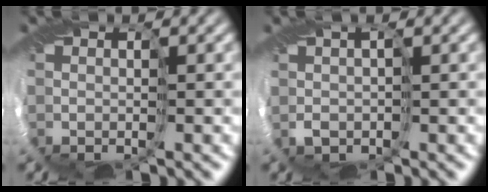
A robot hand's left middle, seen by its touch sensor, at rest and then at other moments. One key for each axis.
{"total": 2.0, "fx": 0.5, "fy": 1.4, "fz": 1.4, "tx": -0.034, "ty": 0.015, "tz": 0.018}